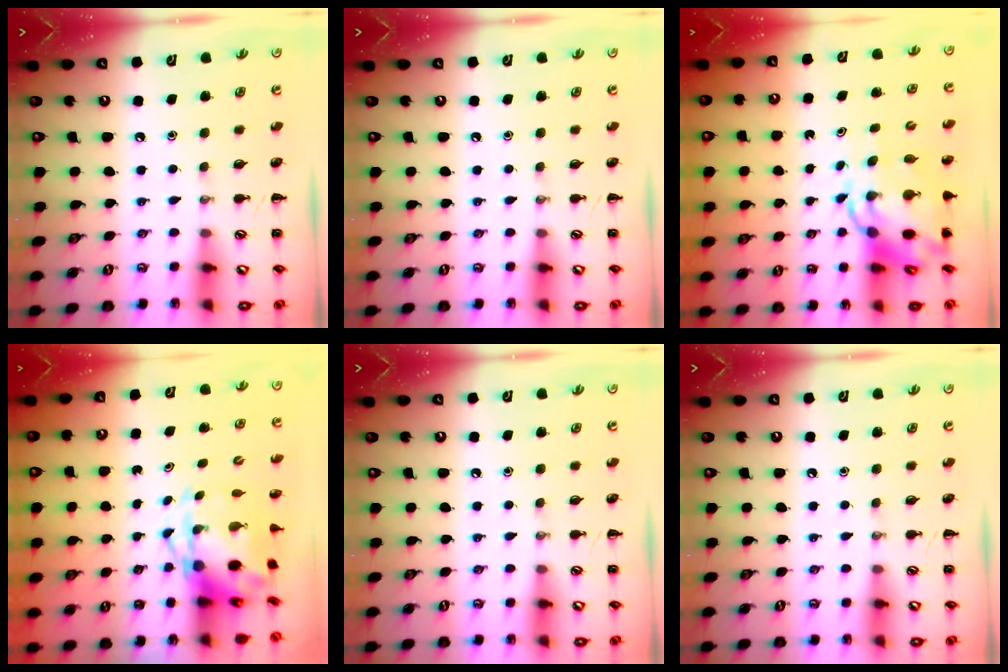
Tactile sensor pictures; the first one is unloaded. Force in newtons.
{"total": 0.0}
{"total": 9.0, "press": 8.6, "slide": 2.6}
{"total": 5.0, "press": 4.9, "slide": 1.1}
{"total": 0.0}
{"total": 0.0}